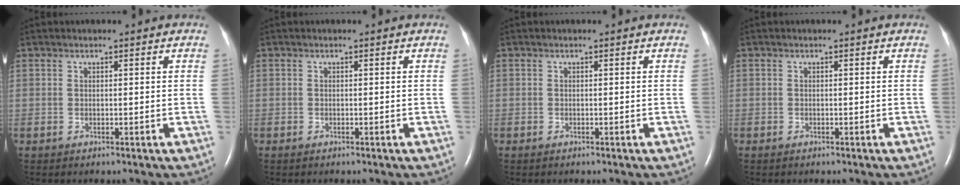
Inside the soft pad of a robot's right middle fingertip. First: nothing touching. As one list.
[{"total": 0.0}, {"total": 0.0}, {"total": 0.0}]